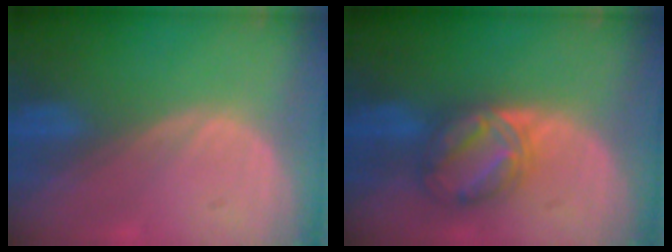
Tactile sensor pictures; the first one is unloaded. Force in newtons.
{"total": 6.4, "press": 6.4, "slide": 0.4}